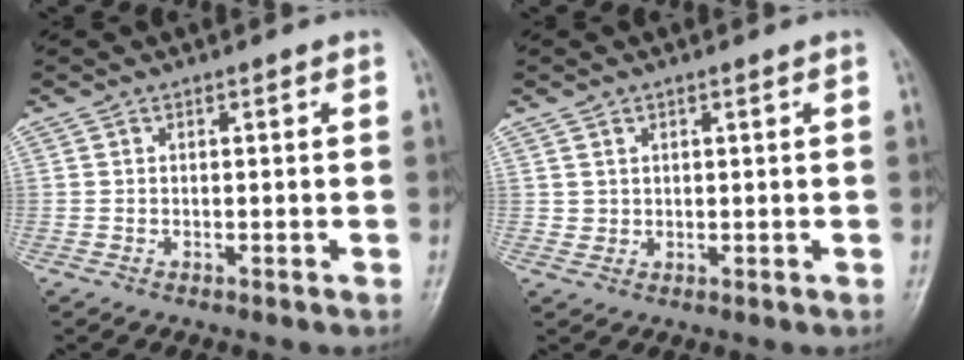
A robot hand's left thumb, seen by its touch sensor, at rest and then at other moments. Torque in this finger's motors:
{"motor_torque": [0.05, -0.10, -0.12, -0.08, -0.03]}